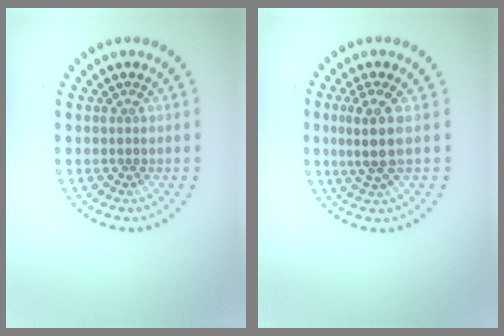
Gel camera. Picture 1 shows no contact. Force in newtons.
{"total": 3.0, "press": 2.3, "slide": 1.8}